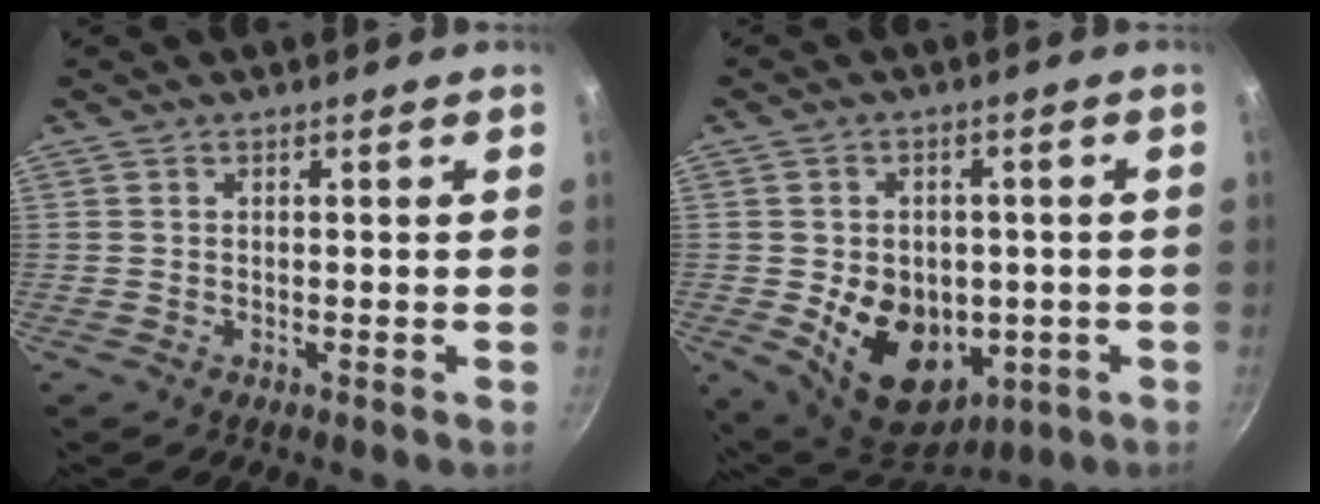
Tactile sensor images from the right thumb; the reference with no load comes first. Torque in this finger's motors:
{"motor_torque": [-0.42, 0.90, 0.42, -0.41, 0.31]}